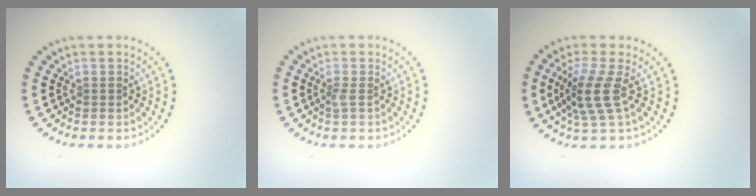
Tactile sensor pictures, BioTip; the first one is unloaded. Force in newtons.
{"total": 0.6, "press": 0.5, "slide": 0.4}
{"total": 3.5, "press": 2.6, "slide": 2.3}